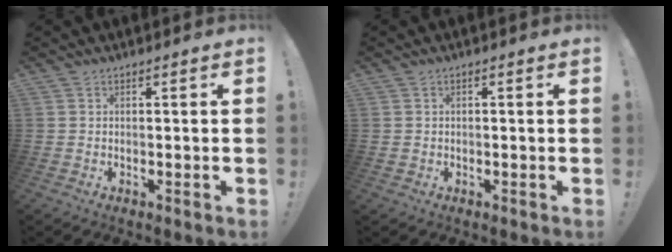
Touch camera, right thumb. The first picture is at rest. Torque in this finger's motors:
{"motor_torque": [0.06, -0.20, 0.05, -0.03, -0.02]}